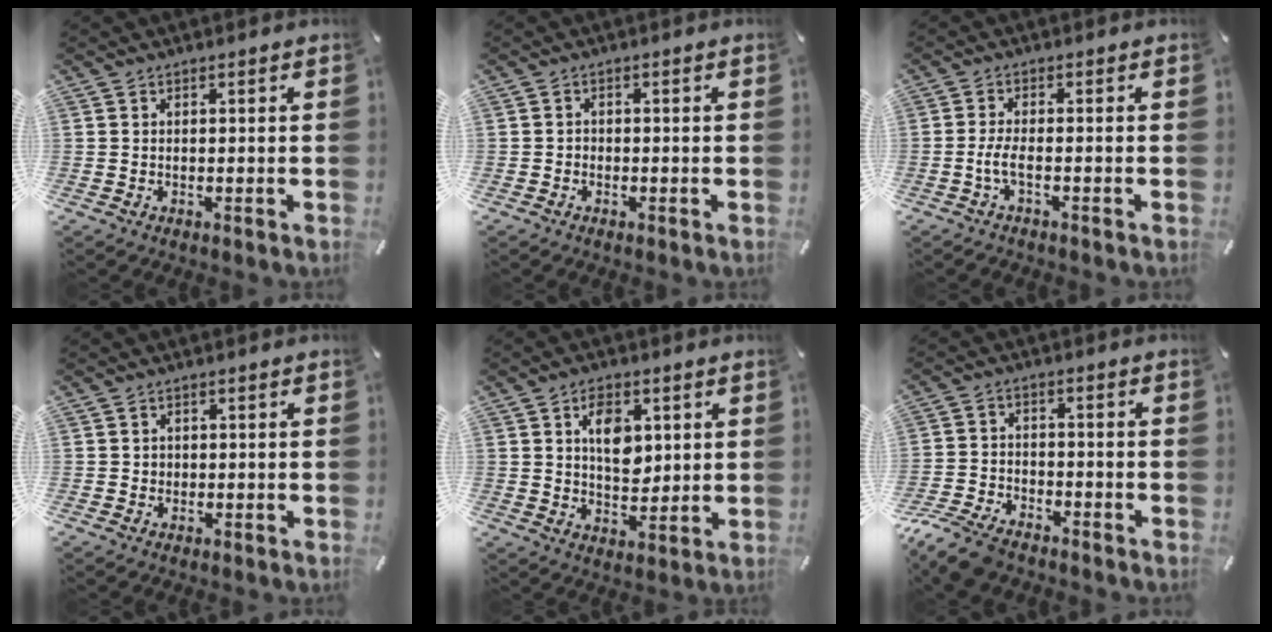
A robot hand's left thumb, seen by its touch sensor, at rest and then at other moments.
{"total": 1.2, "force": [-0.8, 0.8, 0.4], "torque": [-0.008, 0.006, -0.019]}
{"total": 3.8, "force": [-1.3, 0.7, 3.5], "torque": [-0.083, -0.009, -0.029]}
{"total": 1.4, "force": [-0.1, 1.3, 0.4], "torque": [-0.008, 0.006, -0.006]}
{"total": 8.3, "force": [2.6, 5.7, 5.4], "torque": [-0.070, -0.004, 0.041]}
{"total": 8.9, "force": [-7.4, 3.5, 3.5], "torque": [-0.077, 0.032, -0.145]}